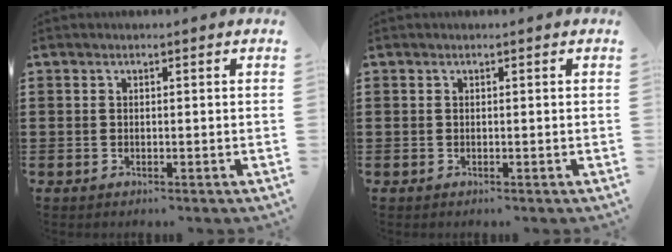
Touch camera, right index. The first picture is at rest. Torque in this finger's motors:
{"motor_torque": [-0.08, 0.00, 0.01, -0.01]}